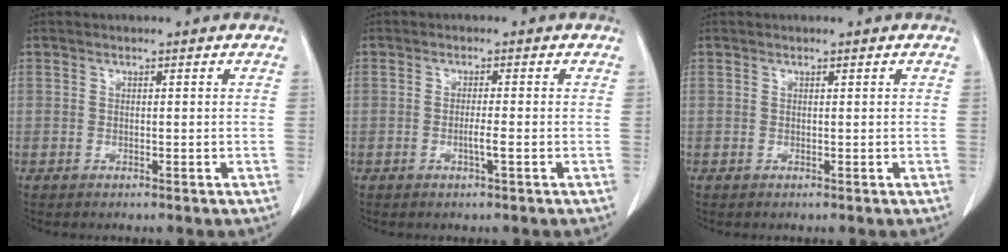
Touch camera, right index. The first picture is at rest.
{"total": 1.8, "force": [-0.6, -0.2, 1.7], "torque": [-0.034, -0.002, -0.011]}
{"total": 0.0}